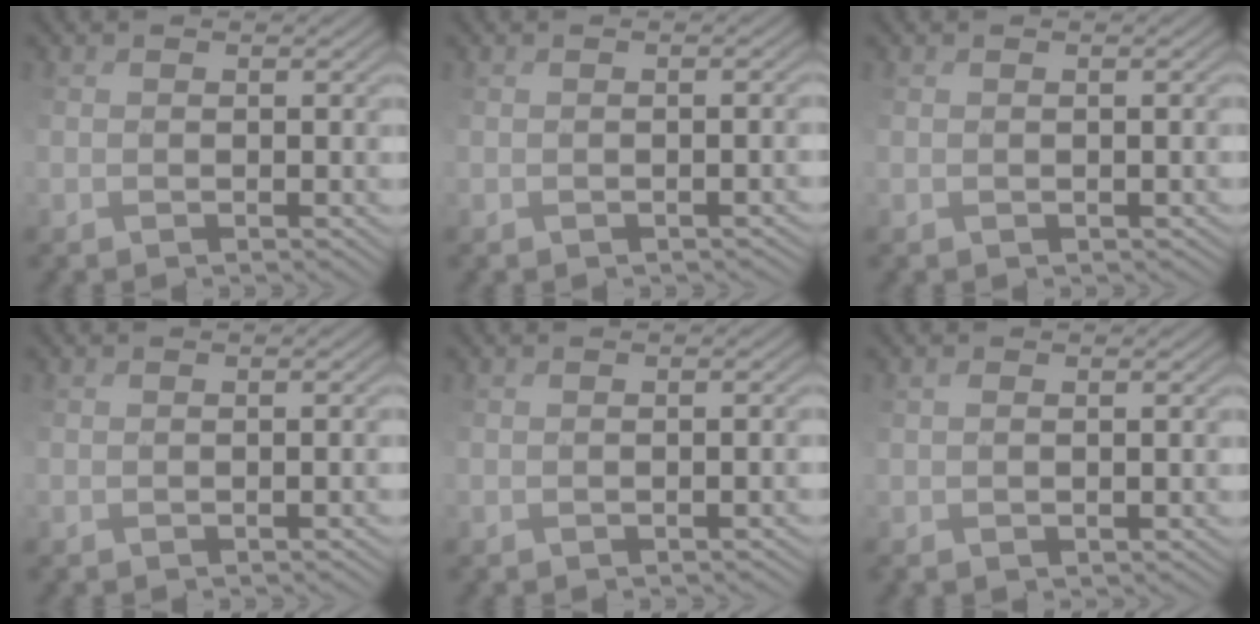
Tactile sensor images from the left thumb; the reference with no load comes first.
{"total": 2.0, "force": [-1.4, 0.8, 1.1], "torque": [-0.002, 0.000, -0.010]}
{"total": 1.1, "force": [-0.5, 0.8, 0.6], "torque": [-0.004, -0.003, -0.002]}
{"total": 1.2, "force": [-0.9, 0.4, 0.7], "torque": [0.000, 0.002, -0.006]}
{"total": 1.6, "force": [-1.2, 0.6, 0.9], "torque": [-0.001, 0.000, -0.007]}
{"total": 0.8, "force": [-0.4, 0.4, 0.5], "torque": [-0.003, -0.003, 0.002]}